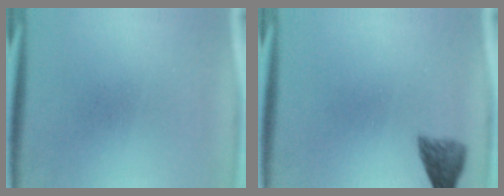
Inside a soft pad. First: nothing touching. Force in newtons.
{"total": 3.2}